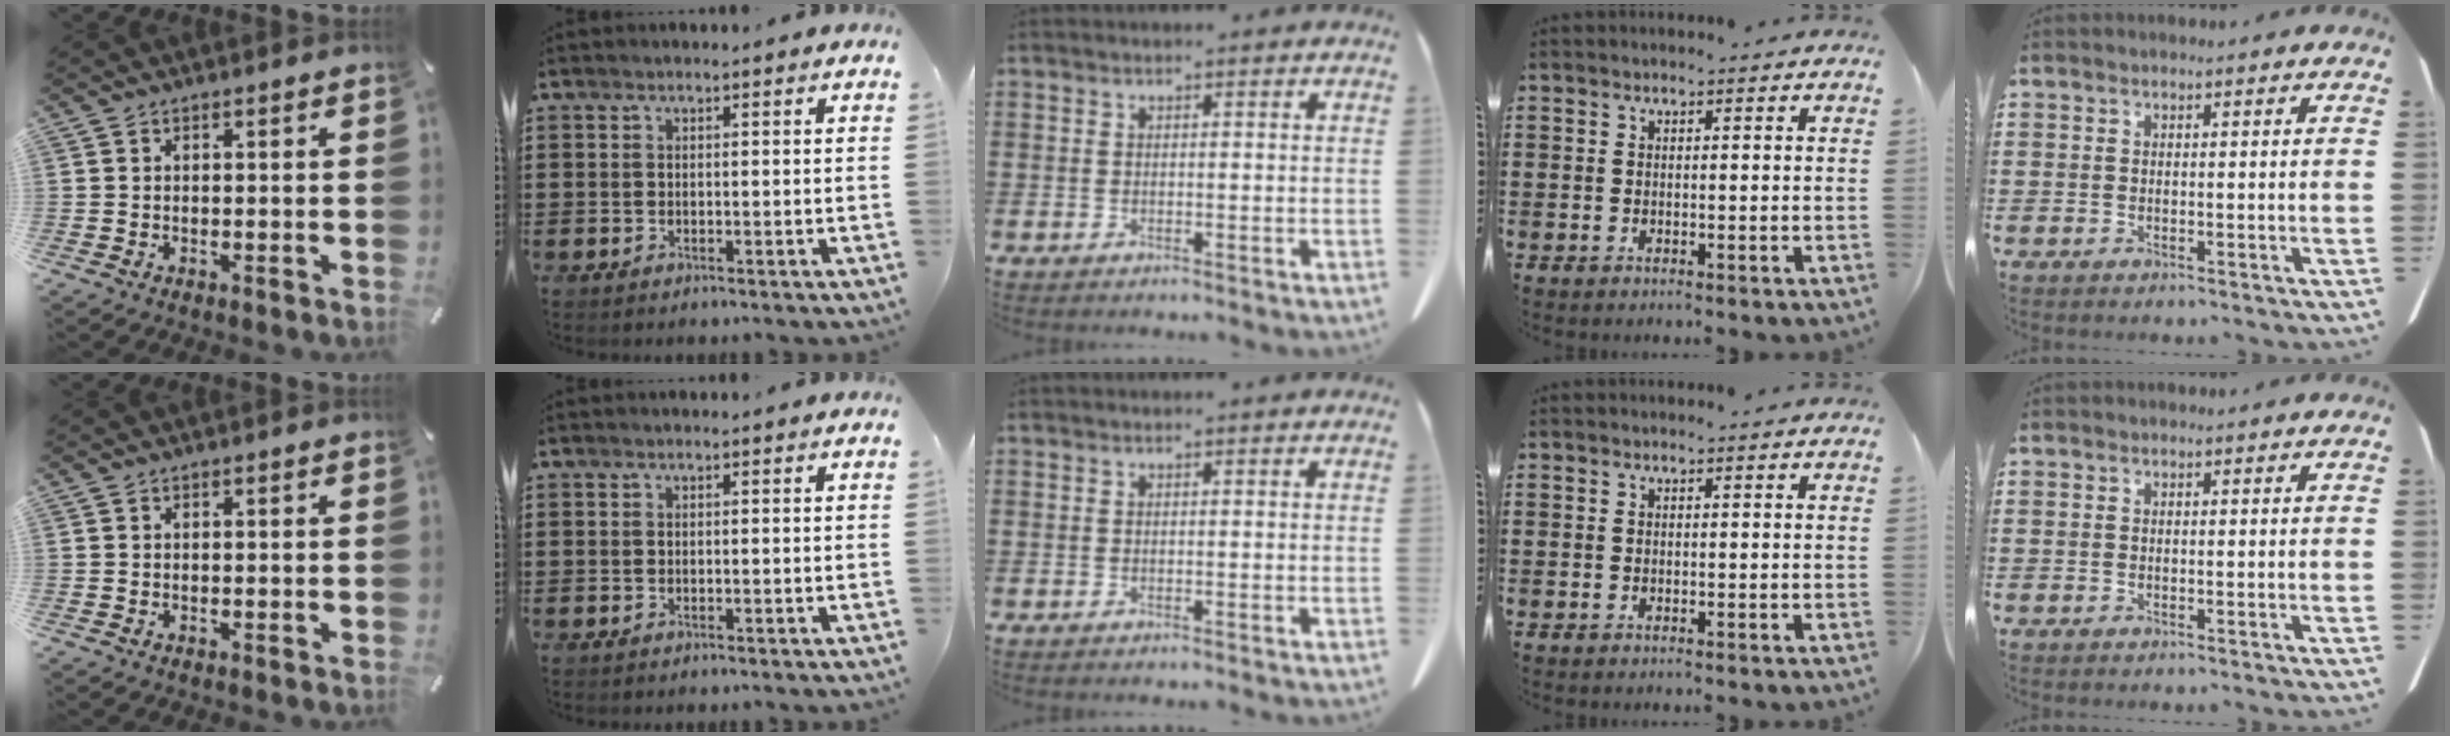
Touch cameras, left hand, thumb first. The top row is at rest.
{}